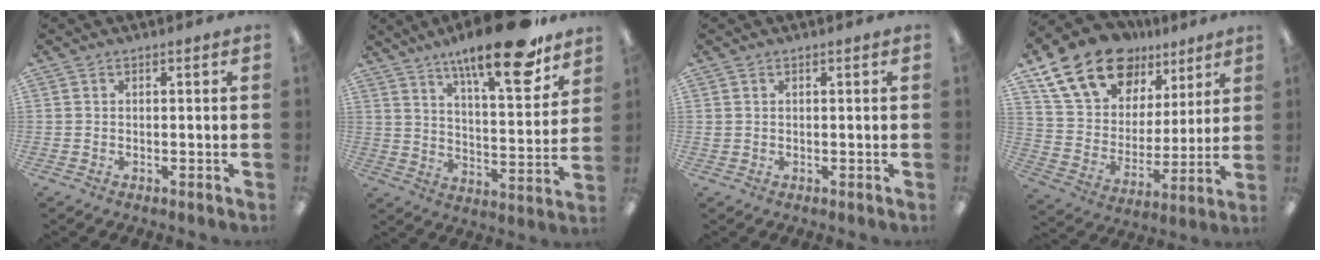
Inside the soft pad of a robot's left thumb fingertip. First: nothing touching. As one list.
[{"total": 20.3, "force": [14.7, 4.9, 13.2], "torque": [-0.198, -0.095, 0.234]}, {"total": 0.7, "force": [0.3, 0.5, 0.3], "torque": [-0.008, 0.003, 0.005]}, {"total": 20.0, "force": [13.0, 12.4, 8.9], "torque": [-0.166, -0.065, 0.242]}]